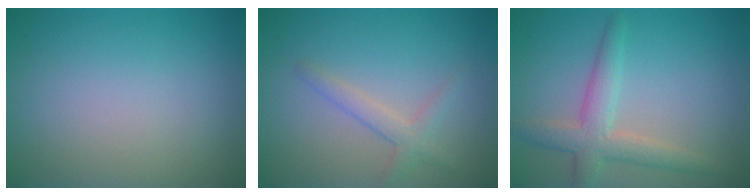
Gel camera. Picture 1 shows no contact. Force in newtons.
{"total": 2.0, "press": 2.0, "slide": 0.1}
{"total": 3.8, "press": 3.8, "slide": 0.2}